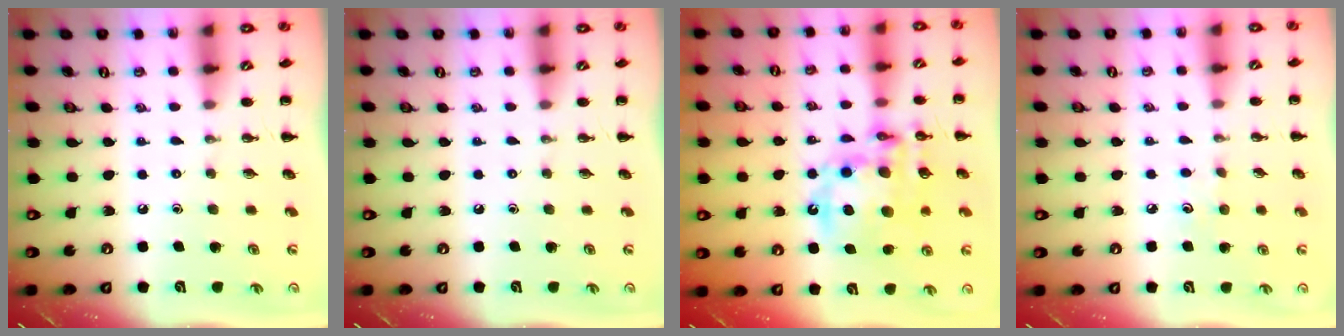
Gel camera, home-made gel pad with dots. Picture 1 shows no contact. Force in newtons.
{"total": 0.0}
{"total": 17.7, "press": 17.3, "slide": 4.0}
{"total": 5.6, "press": 5.4, "slide": 1.5}